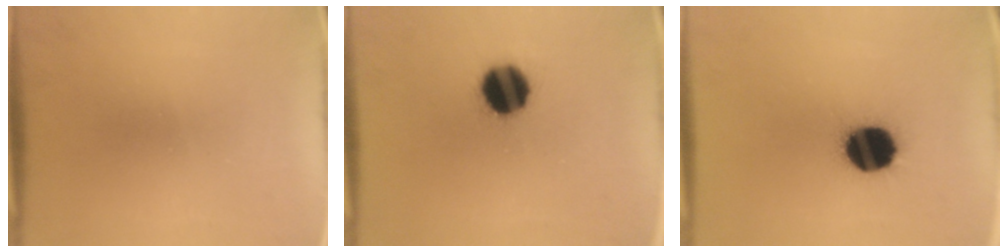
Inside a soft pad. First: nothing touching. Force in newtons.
{"total": 12.2}
{"total": 15.0}